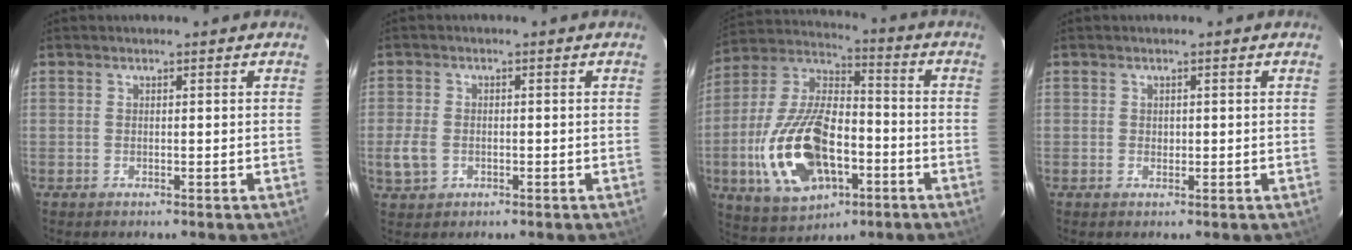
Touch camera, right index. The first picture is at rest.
{"total": 4.5, "force": [-1.2, 3.6, 2.5], "torque": [-0.058, -0.001, -0.017]}
{"total": 21.6, "force": [-6.5, 11.4, 17.2], "torque": [-0.370, 0.000, -0.102]}
{"total": 0.9, "force": [0.1, 0.8, 0.4], "torque": [-0.003, 0.003, 0.002]}